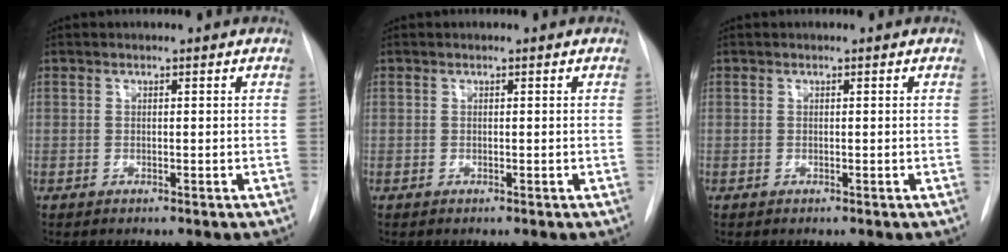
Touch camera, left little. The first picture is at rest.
{"total": 0.0}
{"total": 0.0}